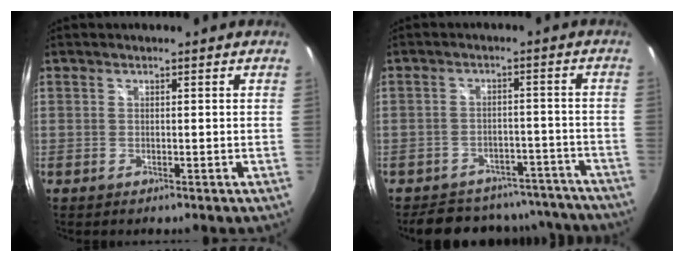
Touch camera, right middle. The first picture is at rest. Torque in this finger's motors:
{"motor_torque": [1.02, -1.12, 0.09, 0.03]}